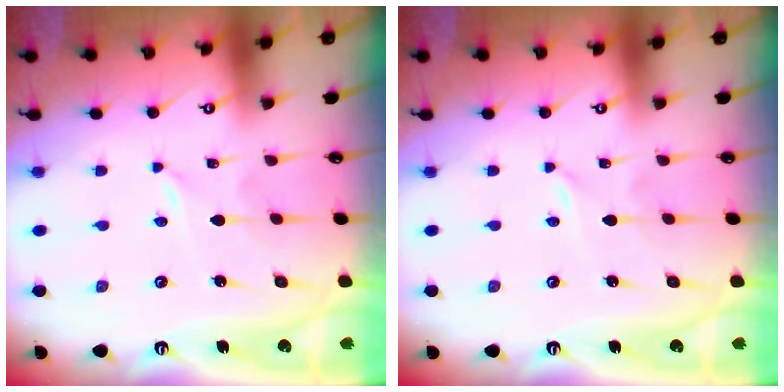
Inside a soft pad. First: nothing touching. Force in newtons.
{"total": 0.0}